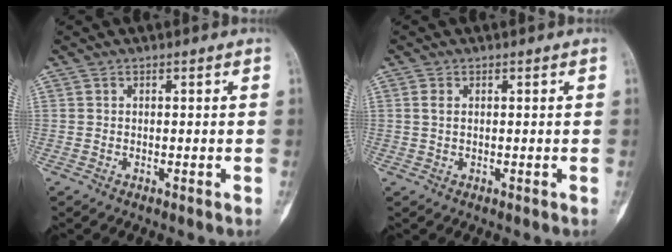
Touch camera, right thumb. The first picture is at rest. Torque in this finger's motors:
{"motor_torque": [-0.01, 0.53, 0.39, 0.00, -0.03]}